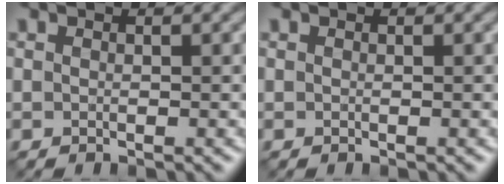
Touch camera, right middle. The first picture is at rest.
{"total": 0.0}